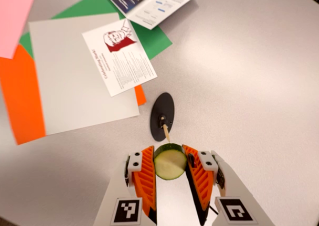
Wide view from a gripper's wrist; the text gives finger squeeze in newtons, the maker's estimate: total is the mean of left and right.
{"total": 12.8, "left": 12.6, "right": 13.0}